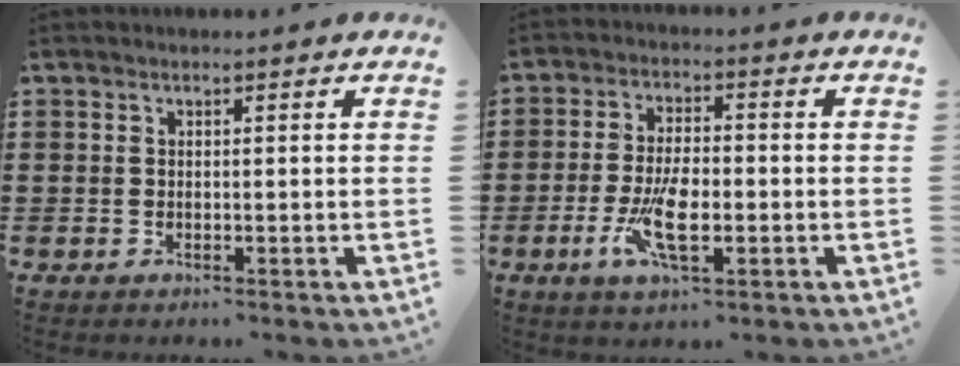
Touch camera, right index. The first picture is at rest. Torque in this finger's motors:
{"motor_torque": [1.45, 0.69, 0.36, 0.21]}